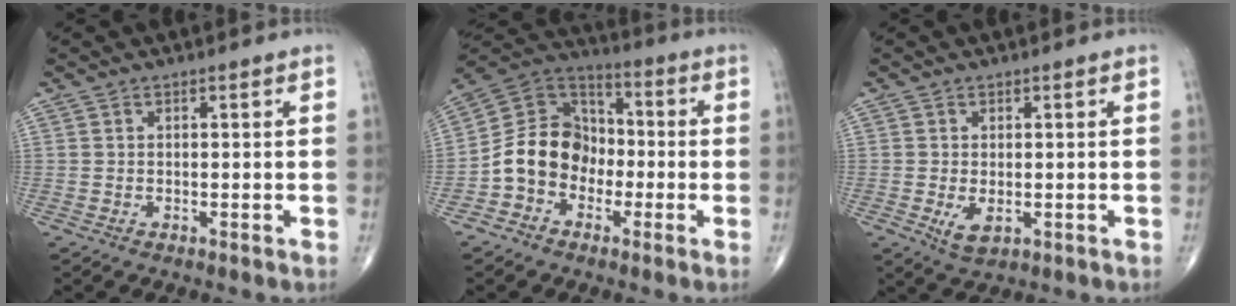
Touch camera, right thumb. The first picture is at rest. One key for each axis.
{"total": 12.1, "fx": -3.3, "fy": 9.9, "fz": 6.2, "tx": -0.084, "ty": 0.052, "tz": -0.074}
{"total": 3.4, "fx": -0.7, "fy": 1.8, "fz": 2.8, "tx": -0.047, "ty": -0.008, "tz": -0.006}